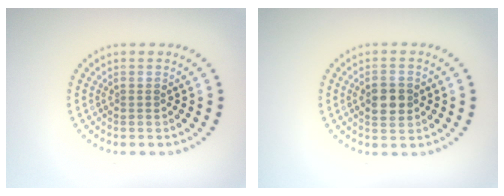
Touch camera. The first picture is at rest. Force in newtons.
{"total": 3.0, "press": 3.0, "slide": 0.1}